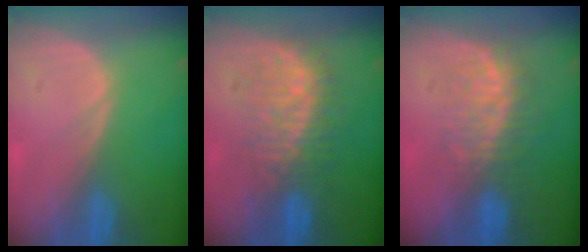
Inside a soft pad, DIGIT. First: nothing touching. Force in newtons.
{"total": 8.4, "press": 8.4, "slide": 0.3}
{"total": 7.5, "press": 7.0, "slide": 2.8}